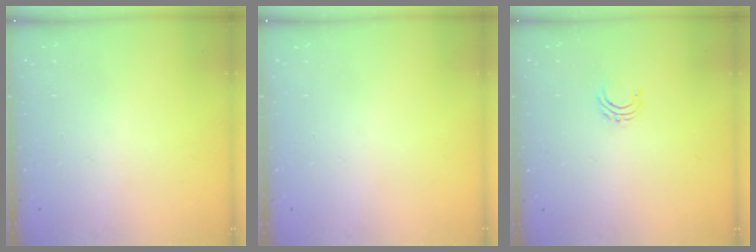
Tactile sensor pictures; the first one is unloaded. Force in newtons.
{"total": 0.0}
{"total": 4.3, "press": 4.3, "slide": 0.3}